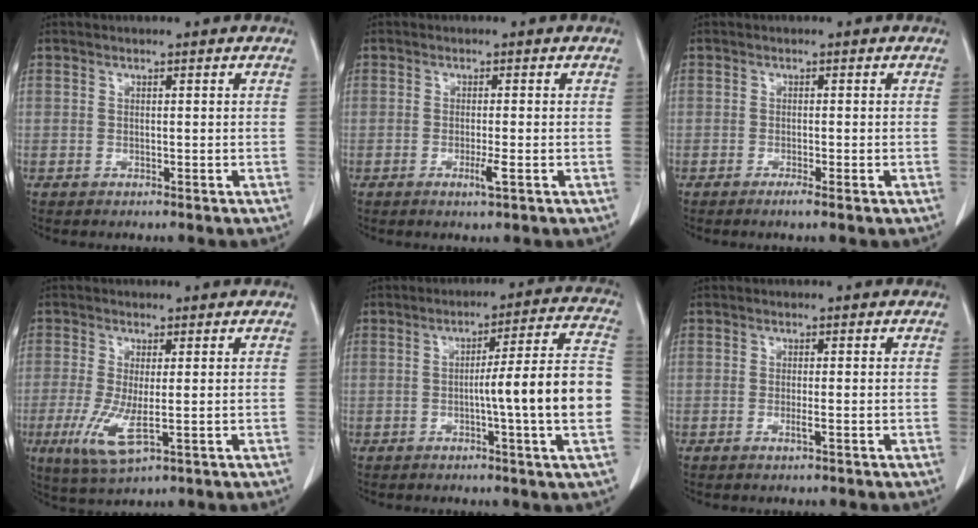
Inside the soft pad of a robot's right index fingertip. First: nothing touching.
{"total": 2.0, "force": [-0.8, -0.2, 1.8], "torque": [-0.031, -0.006, -0.016]}
{"total": 1.4, "force": [-0.9, -0.2, 1.1], "torque": [-0.019, -0.001, -0.015]}
{"total": 6.5, "force": [-1.6, 1.4, 6.2], "torque": [-0.131, -0.020, -0.025]}
{"total": 12.9, "force": [-2.1, -1.0, 12.7], "torque": [-0.176, 0.013, -0.036]}
{"total": 1.0, "force": [-0.5, -0.2, 0.9], "torque": [-0.018, -0.003, -0.009]}